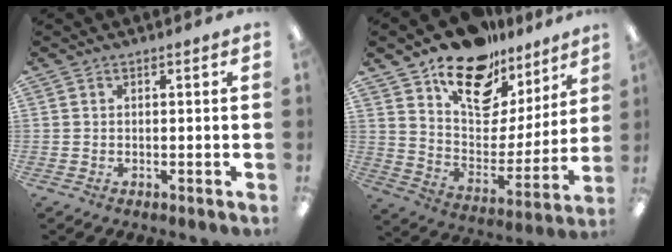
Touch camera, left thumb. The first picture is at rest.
{"total": 17.4, "force": [12.8, 9.5, 7.1], "torque": [-0.122, -0.091, 0.227]}